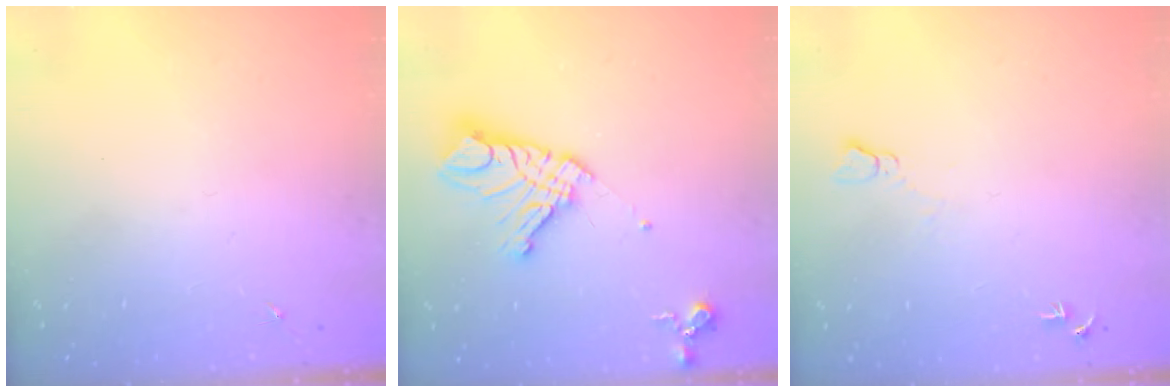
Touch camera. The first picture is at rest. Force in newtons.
{"total": 16.4, "press": 16.3, "slide": 2.1}
{"total": 5.7, "press": 5.7, "slide": 0.7}